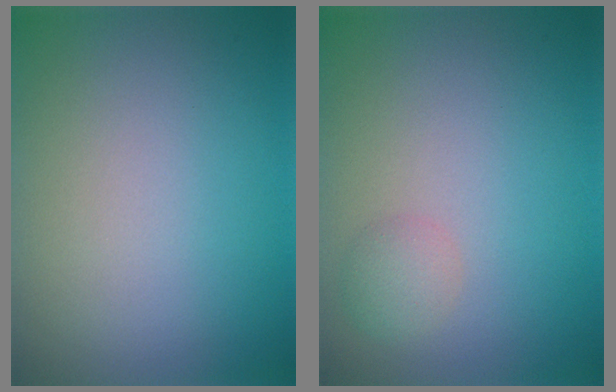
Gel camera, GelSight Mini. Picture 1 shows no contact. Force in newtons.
{"total": 1.5, "press": 1.5, "slide": 0.0}